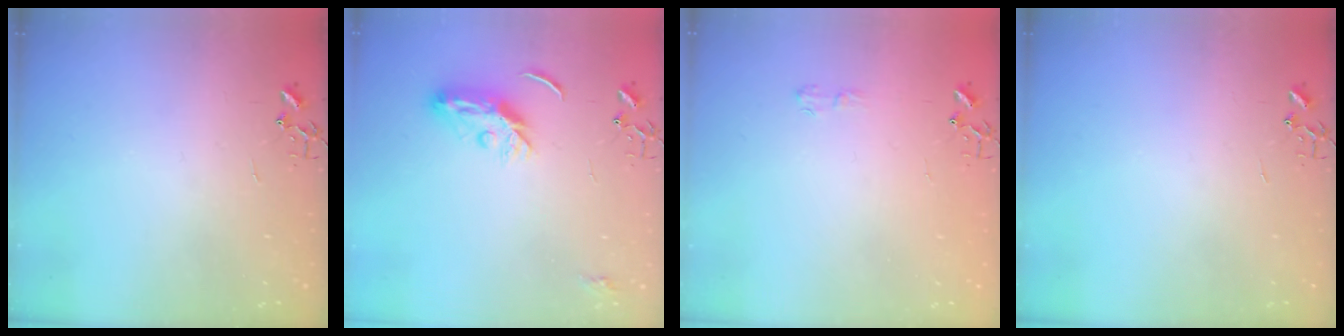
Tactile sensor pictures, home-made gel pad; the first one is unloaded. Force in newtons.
{"total": 7.7, "press": 7.7, "slide": 0.2}
{"total": 4.2, "press": 4.2, "slide": 0.5}
{"total": 0.0}